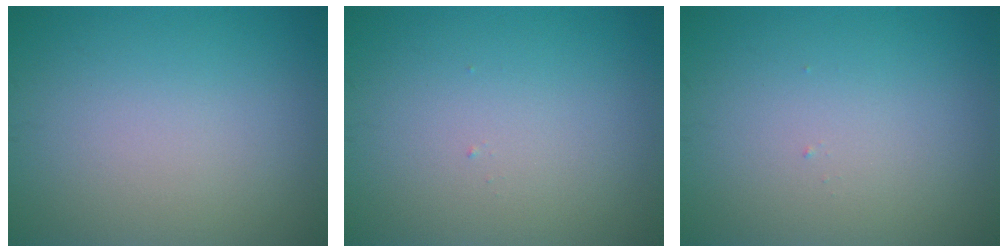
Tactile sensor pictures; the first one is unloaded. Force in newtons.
{"total": 0.0}
{"total": 0.0}